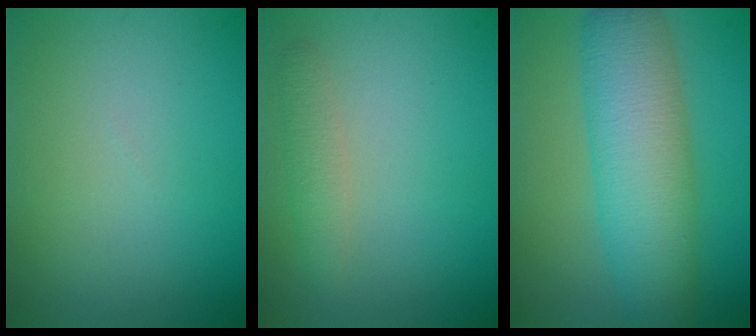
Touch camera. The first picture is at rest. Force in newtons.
{"total": 1.7, "press": 1.7, "slide": 0.0}
{"total": 7.9, "press": 7.9, "slide": 0.3}